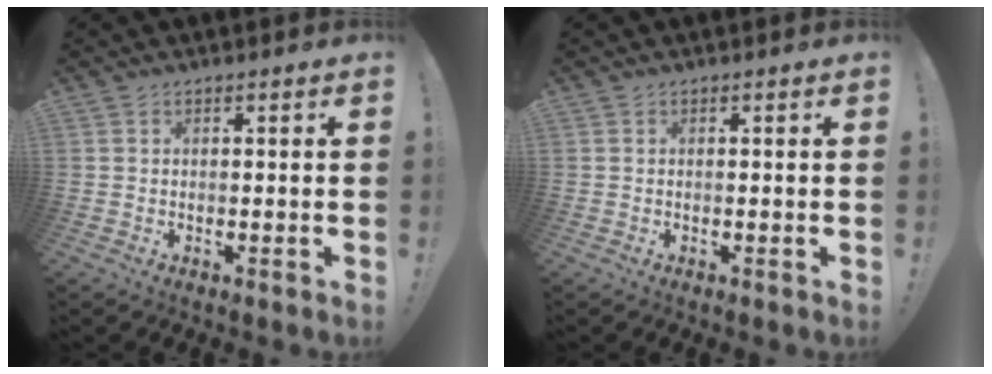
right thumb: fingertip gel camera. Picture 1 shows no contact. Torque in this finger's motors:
{"motor_torque": [-0.08, -0.06, 0.13, -0.08, 0.01]}